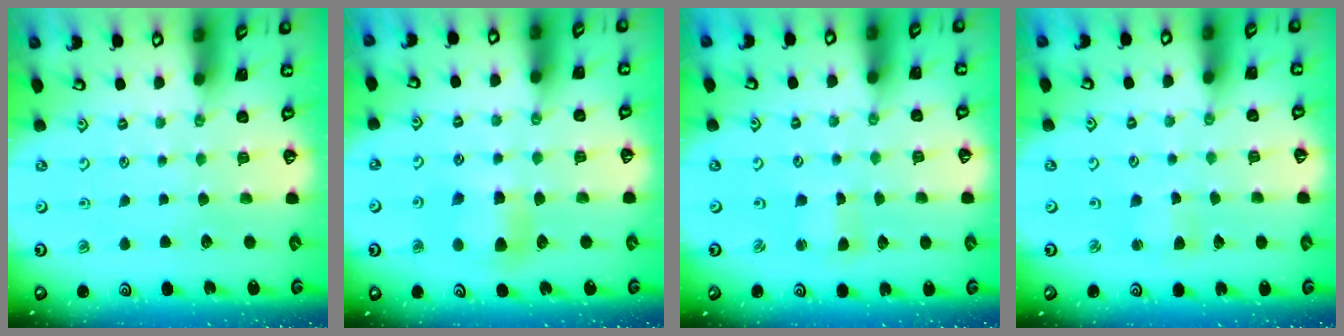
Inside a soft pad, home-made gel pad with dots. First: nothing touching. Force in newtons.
{"total": 5.4, "press": 5.3, "slide": 0.5}
{"total": 0.8, "press": 0.8, "slide": 0.2}
{"total": 2.5, "press": 2.5, "slide": 0.1}